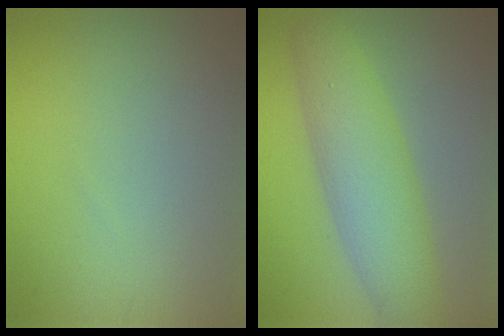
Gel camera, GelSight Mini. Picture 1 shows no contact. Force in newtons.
{"total": 6.2, "press": 6.2, "slide": 0.1}